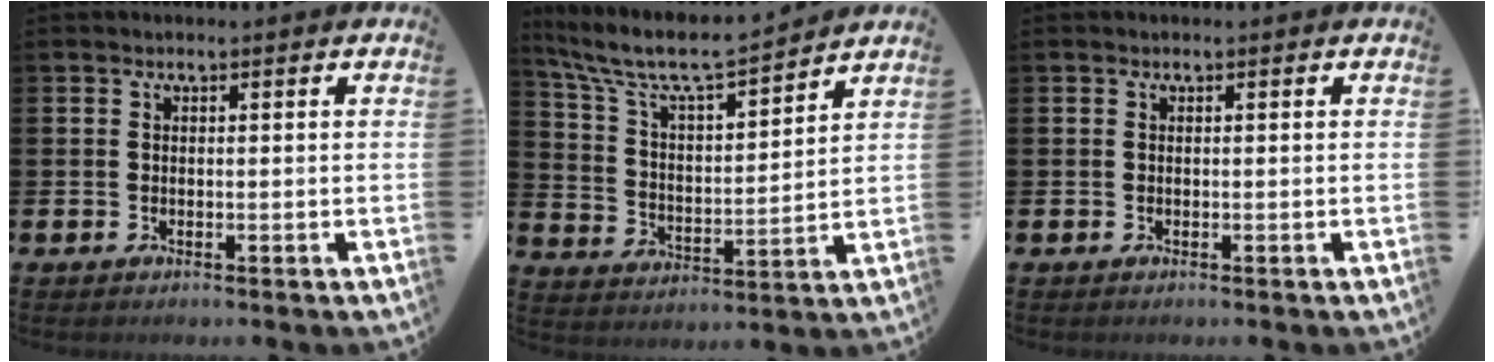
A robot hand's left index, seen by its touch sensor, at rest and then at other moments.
{"total": 8.2, "force": [7.5, 1.2, 3.2], "torque": [-0.101, -0.049, 0.127]}
{"total": 0.0}